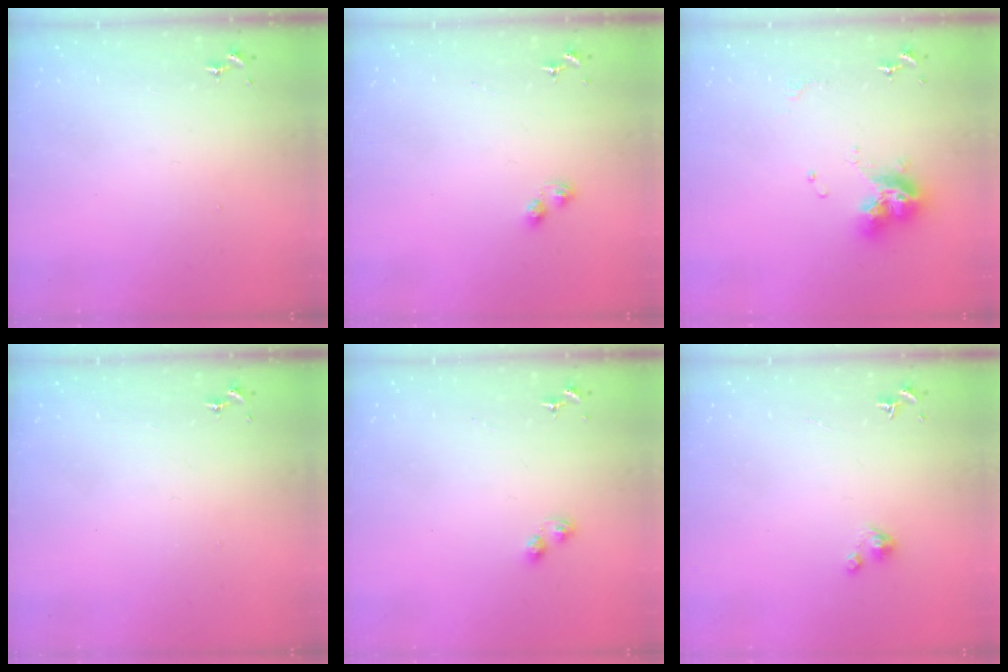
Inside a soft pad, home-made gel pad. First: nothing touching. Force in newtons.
{"total": 2.8, "press": 2.7, "slide": 0.4}
{"total": 11.7, "press": 11.7, "slide": 1.2}
{"total": 0.0}
{"total": 2.8, "press": 2.7, "slide": 0.4}
{"total": 3.3, "press": 3.2, "slide": 0.3}